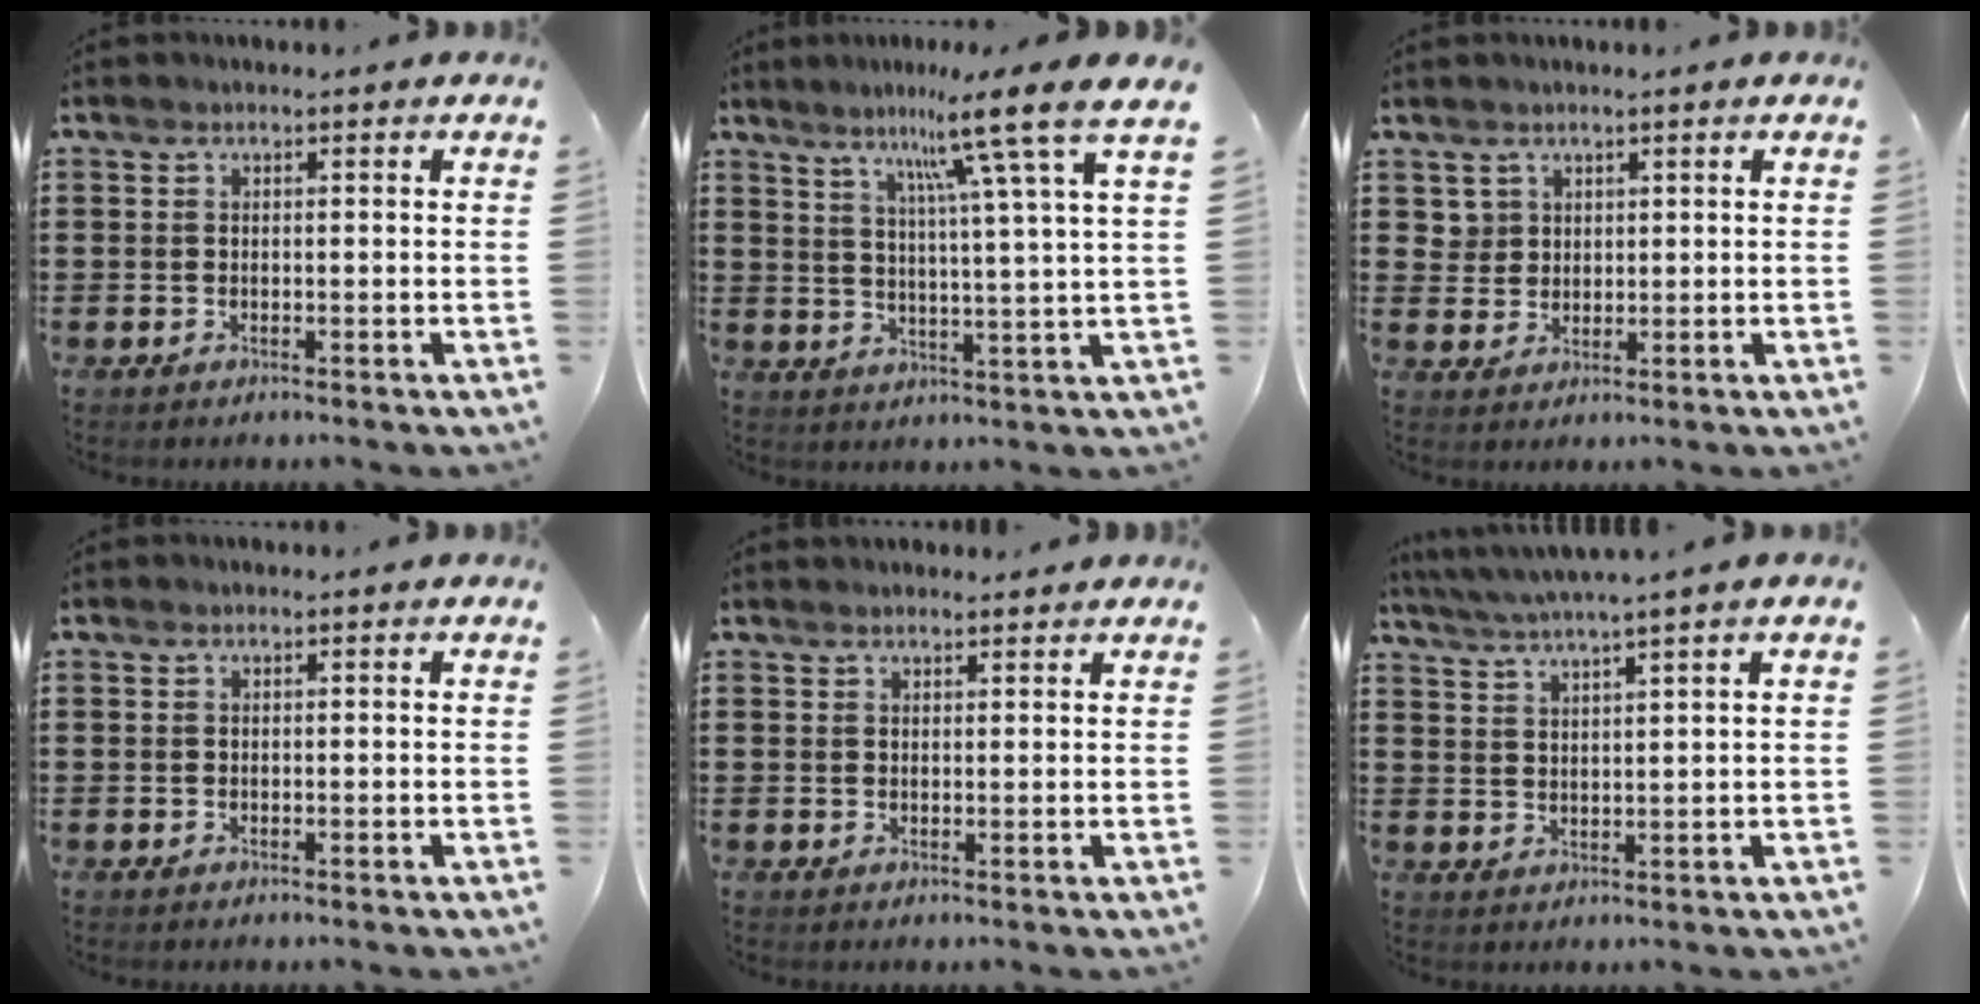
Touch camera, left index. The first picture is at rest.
{"total": 10.1, "force": [6.4, -1.1, 7.7], "torque": [-0.139, -0.033, 0.087]}
{"total": 3.1, "force": [1.8, 2.5, 0.3], "torque": [-0.018, 0.009, 0.036]}
{"total": 0.0}
{"total": 1.2, "force": [1.2, 0.2, 0.2], "torque": [-0.005, 0.000, 0.023]}
{"total": 3.1, "force": [2.6, -0.8, 1.5], "torque": [-0.038, -0.013, 0.043]}